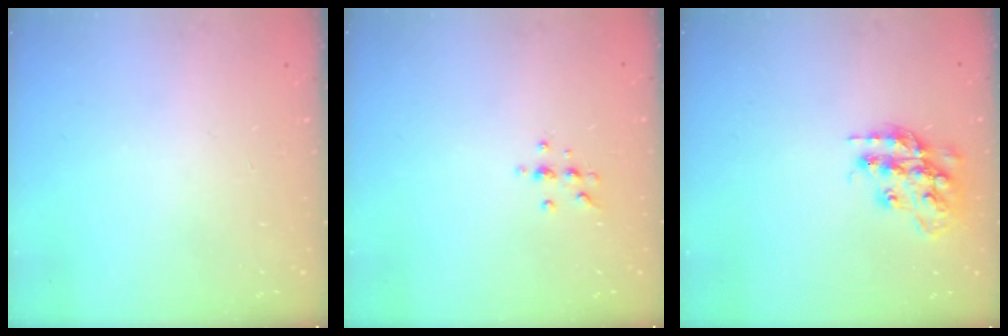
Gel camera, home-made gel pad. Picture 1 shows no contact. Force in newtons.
{"total": 5.7, "press": 5.5, "slide": 1.6}
{"total": 16.5, "press": 16.5, "slide": 1.0}